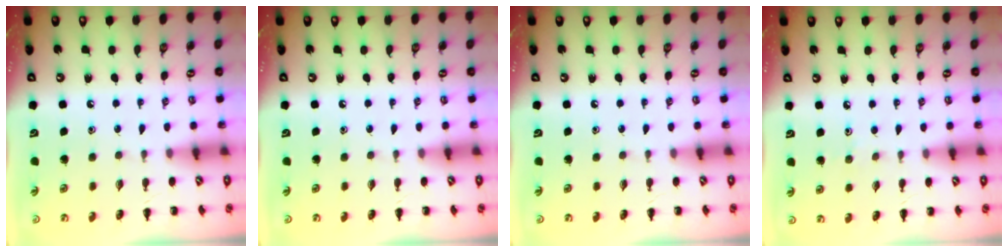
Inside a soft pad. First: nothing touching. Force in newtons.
{"total": 0.0}
{"total": 0.0}
{"total": 2.4, "press": 2.2, "slide": 1.0}